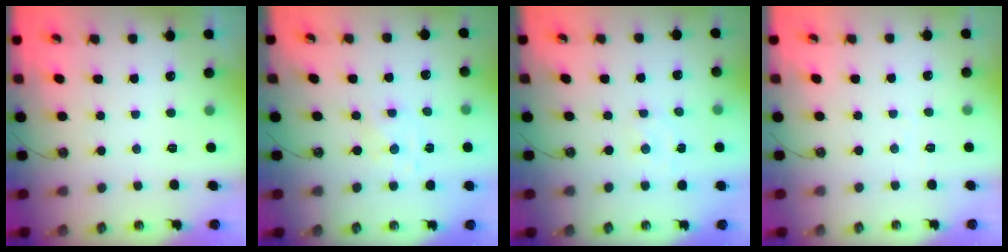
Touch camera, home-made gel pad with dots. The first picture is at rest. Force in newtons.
{"total": 1.1, "press": 1.1, "slide": 0.2}
{"total": 2.0, "press": 1.9, "slide": 0.3}
{"total": 2.6, "press": 2.6, "slide": 0.4}